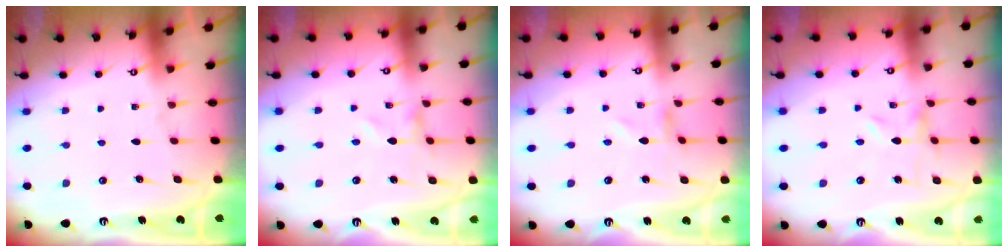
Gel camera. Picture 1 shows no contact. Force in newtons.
{"total": 0.0}
{"total": 0.6, "press": 0.5, "slide": 0.2}
{"total": 0.0}